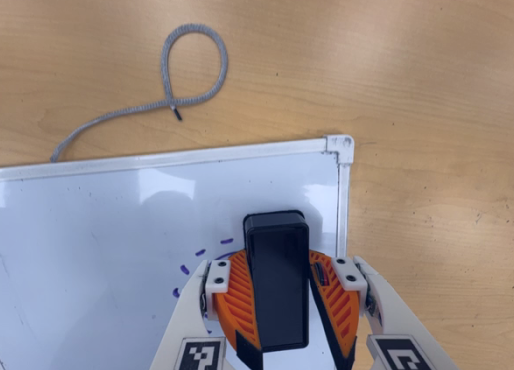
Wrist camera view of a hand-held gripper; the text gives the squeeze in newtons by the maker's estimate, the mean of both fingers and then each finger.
{"total": 13.3, "left": 14.9, "right": 11.7}